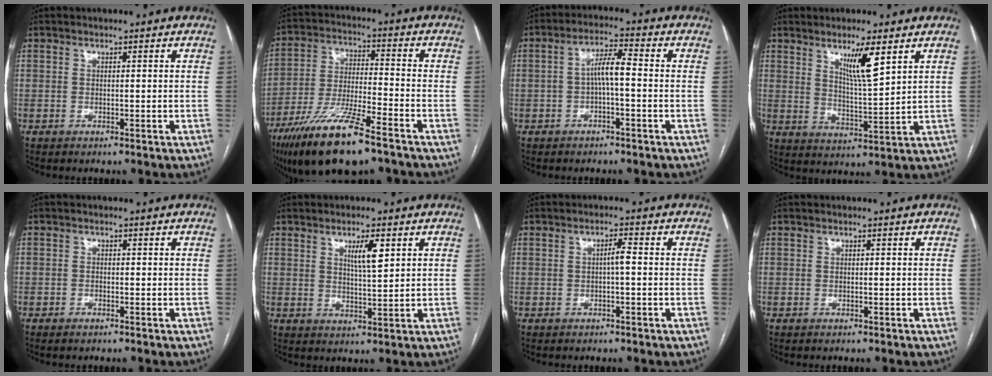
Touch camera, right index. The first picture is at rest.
{"total": 15.3, "force": [-10.1, 2.2, 11.3], "torque": [-0.230, -0.034, -0.181]}
{"total": 5.0, "force": [-0.6, 1.0, 4.9], "torque": [-0.088, 0.019, -0.009]}
{"total": 7.0, "force": [3.9, 0.4, 5.8], "torque": [-0.104, -0.014, 0.072]}
{"total": 0.9, "force": [-0.7, 0.5, 0.3], "torque": [-0.006, 0.001, -0.011]}
{"total": 4.7, "force": [2.2, 0.7, 4.1], "torque": [-0.073, -0.003, 0.039]}
{"total": 1.9, "force": [-0.2, 0.2, 1.9], "torque": [-0.032, 0.004, -0.001]}
{"total": 0.0}